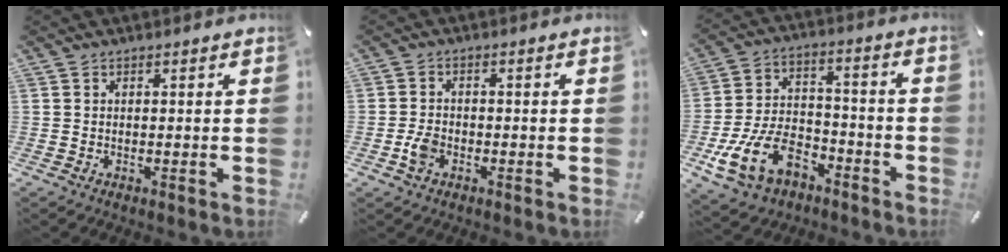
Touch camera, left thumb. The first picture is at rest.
{"total": 3.9, "force": [-1.5, 2.8, 2.2], "torque": [-0.052, 0.003, -0.029]}
{"total": 15.5, "force": [-7.4, 10.3, 9.0], "torque": [-0.187, 0.044, -0.126]}